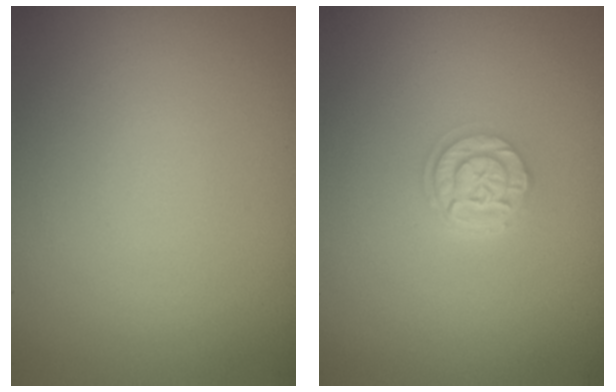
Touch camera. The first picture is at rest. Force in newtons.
{"total": 2.7, "press": 2.1, "slide": 1.7}